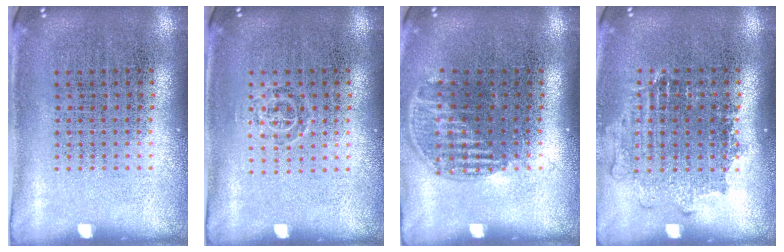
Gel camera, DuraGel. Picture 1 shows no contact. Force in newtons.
{"total": 0.7, "press": 0.5, "slide": 0.6}
{"total": 1.1, "press": 1.0, "slide": 0.5}
{"total": 1.1, "press": 1.0, "slide": 0.5}